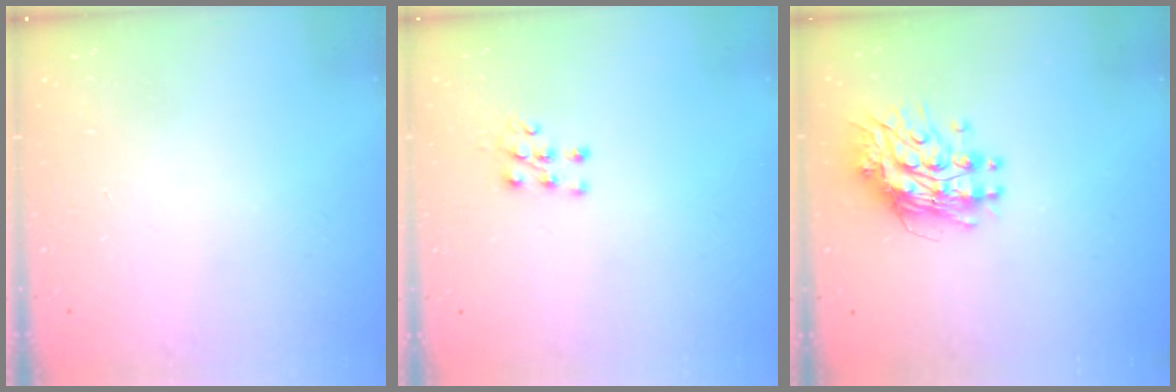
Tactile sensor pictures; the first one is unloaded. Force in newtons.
{"total": 6.0, "press": 6.0, "slide": 0.5}
{"total": 11.4, "press": 11.3, "slide": 1.0}